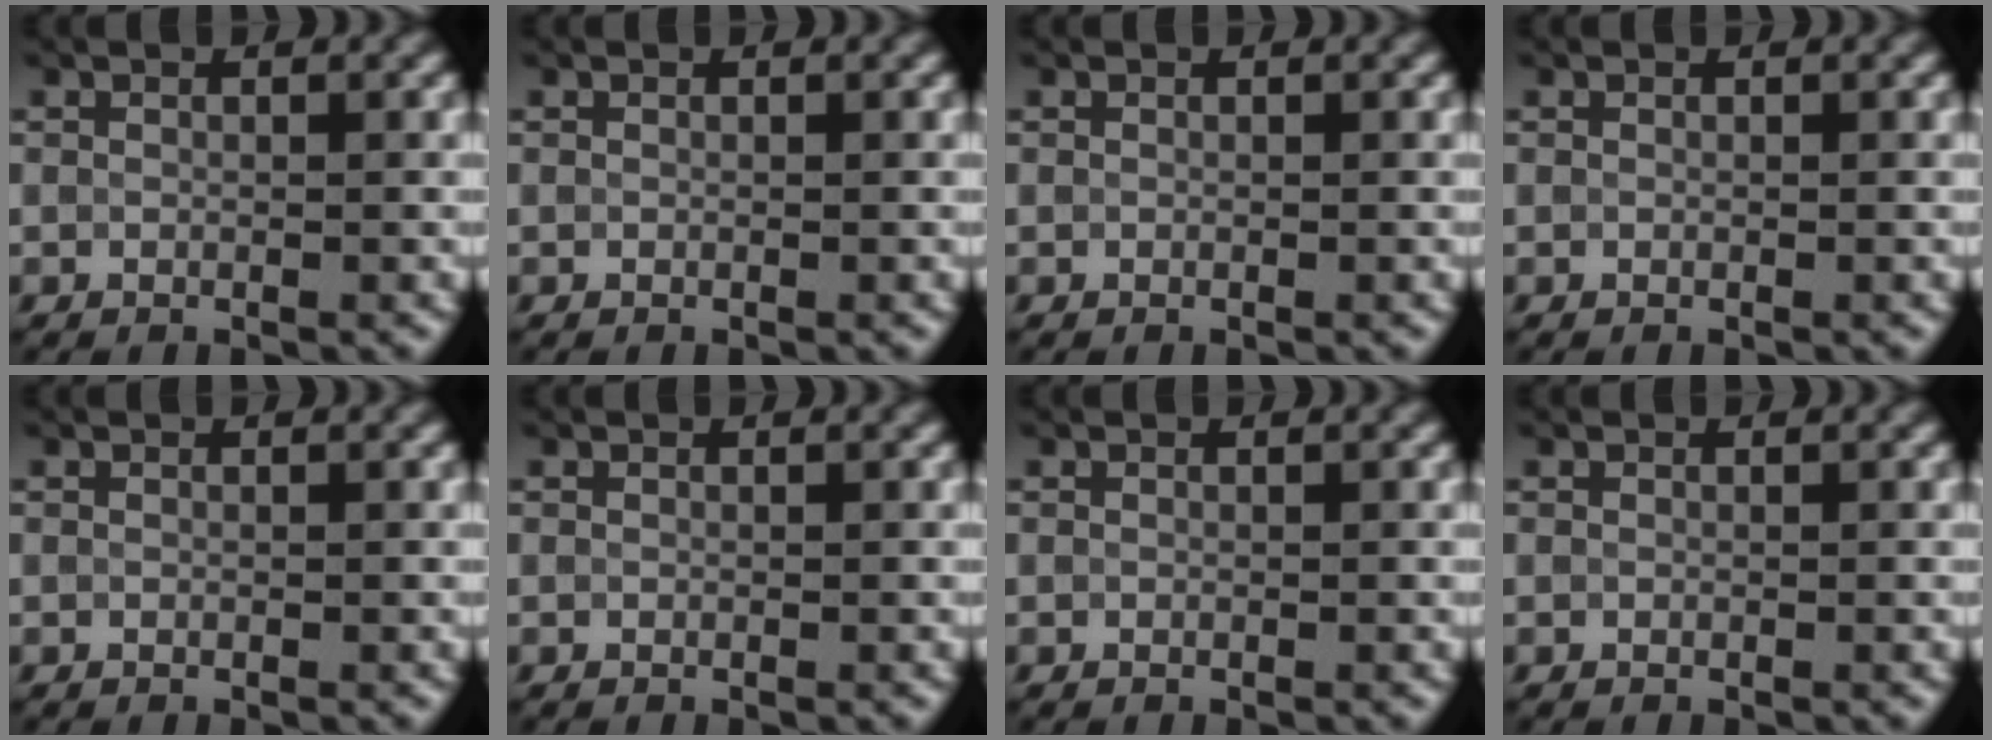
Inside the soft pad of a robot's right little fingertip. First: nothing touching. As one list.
[{"total": 0.0}, {"total": 0.0}, {"total": 0.0}, {"total": 0.0}, {"total": 0.0}, {"total": 0.0}, {"total": 0.0}]